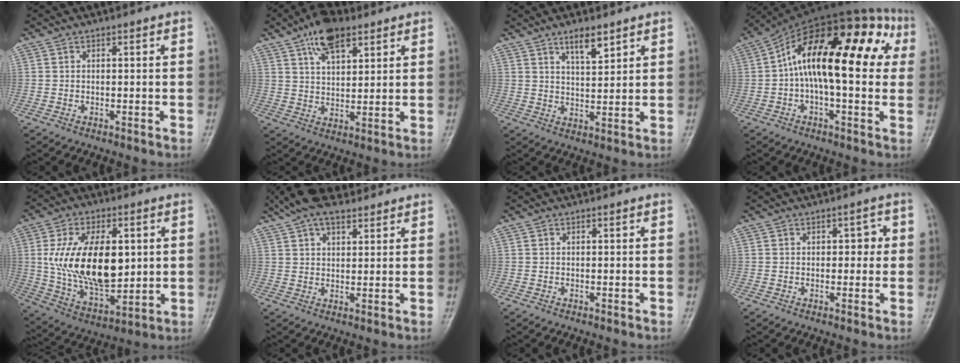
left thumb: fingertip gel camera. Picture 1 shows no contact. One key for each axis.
{"total": 9.4, "fx": 5.6, "fy": 4.6, "fz": 6.0, "tx": -0.084, "ty": -0.019, "tz": 0.096}
{"total": 5.3, "fx": 3.7, "fy": 1.6, "fz": 3.4, "tx": -0.047, "ty": -0.027, "tz": 0.063}
{"total": 23.1, "fx": 3.2, "fy": 10.2, "fz": 20.5, "tx": -0.297, "ty": 0.054, "tz": 0.037}
{"total": 19.9, "fx": 2.4, "fy": 11.4, "fz": 16.1, "tx": -0.259, "ty": -0.018, "tz": 0.054}
{"total": 9.4, "fx": 7.1, "fy": 4.1, "fz": 4.5, "tx": -0.064, "ty": -0.001, "tz": 0.126}
{"total": 0.0}
{"total": 2.7, "fx": 0.5, "fy": 1.9, "fz": 1.9, "tx": 0.002, "ty": 0.003, "tz": -0.001}